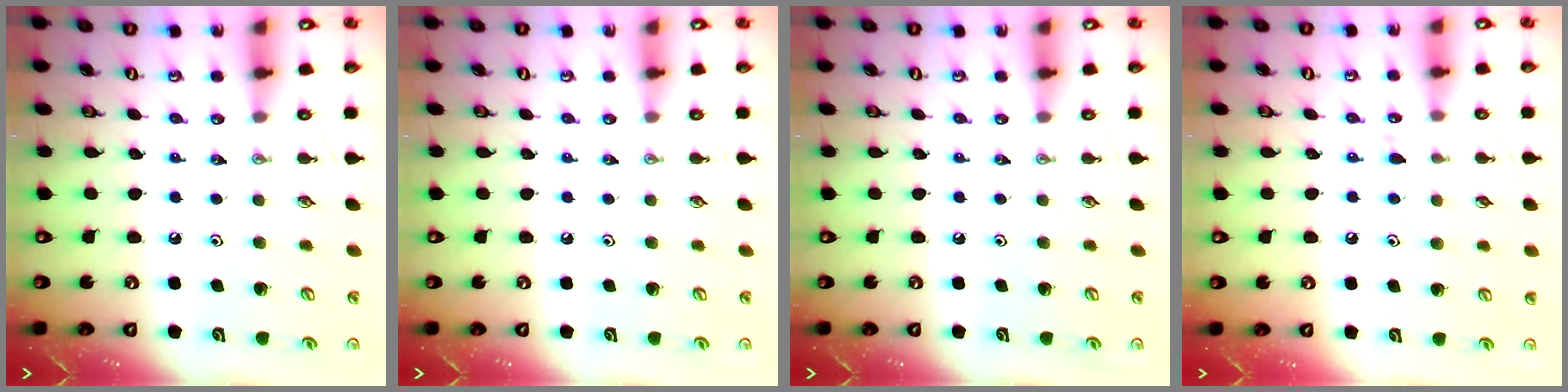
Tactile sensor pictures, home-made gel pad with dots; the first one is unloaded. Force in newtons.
{"total": 0.0}
{"total": 0.0}
{"total": 6.0, "press": 5.9, "slide": 0.7}